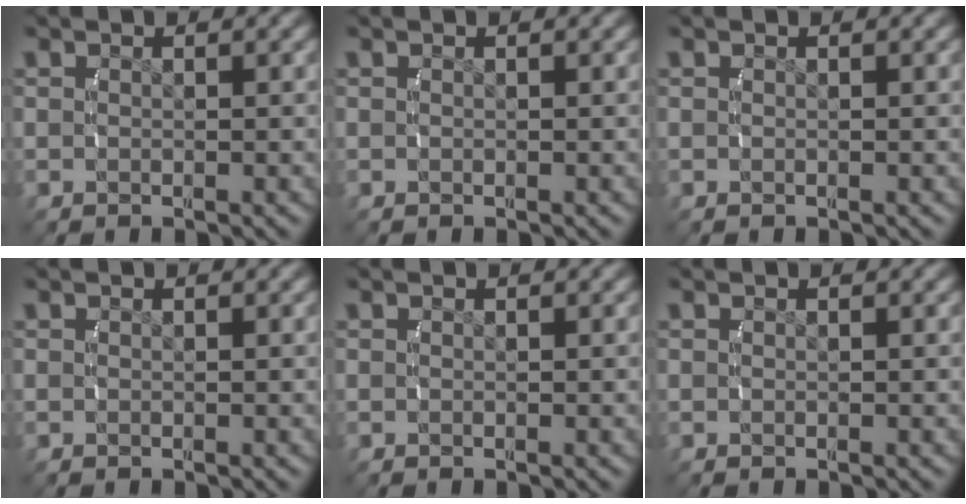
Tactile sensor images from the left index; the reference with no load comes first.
{"total": 0.0}
{"total": 0.0}
{"total": 0.0}
{"total": 0.0}
{"total": 0.0}